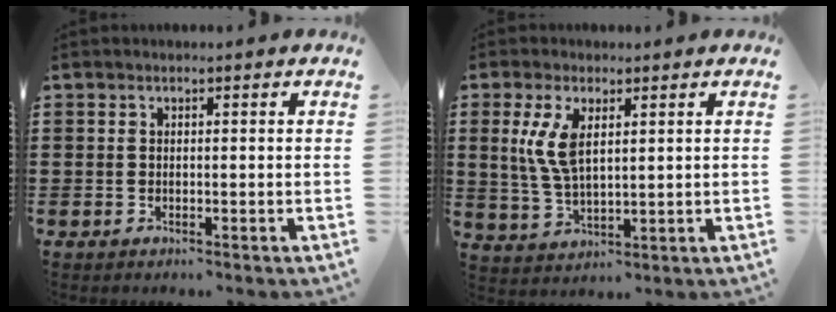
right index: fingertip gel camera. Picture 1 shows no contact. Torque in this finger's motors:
{"motor_torque": [1.02, 0.28, 0.42, 0.21]}